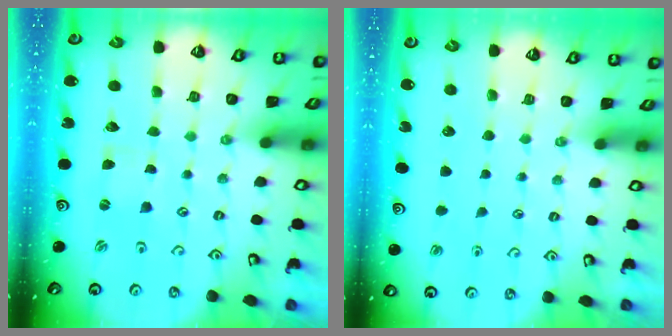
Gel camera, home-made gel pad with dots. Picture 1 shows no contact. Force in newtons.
{"total": 0.0}